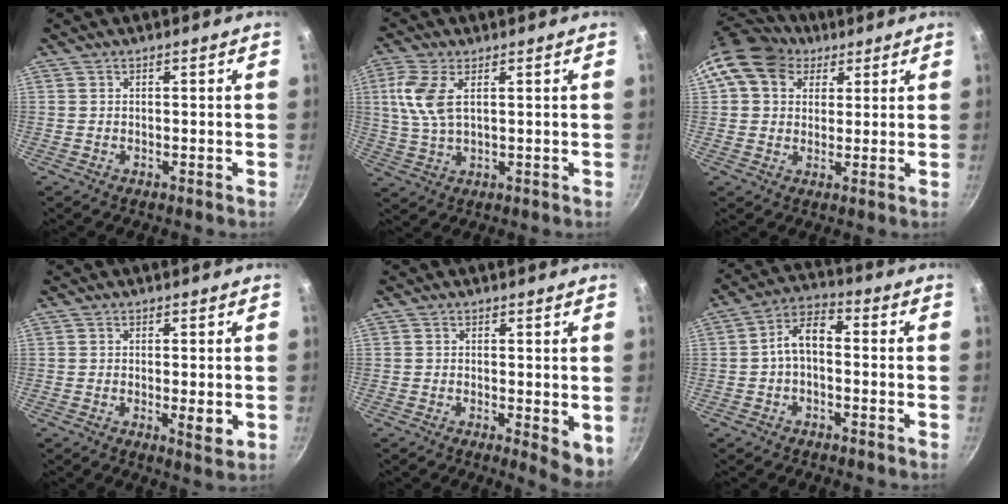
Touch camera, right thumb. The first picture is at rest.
{"total": 7.9, "force": [2.2, 3.8, 6.6], "torque": [-0.144, 0.005, 0.044]}
{"total": 12.3, "force": [5.7, 9.4, 5.6], "torque": [-0.080, 0.009, 0.088]}
{"total": 3.4, "force": [-0.5, 1.0, 3.2], "torque": [-0.052, -0.011, -0.007]}
{"total": 5.0, "force": [-0.4, 2.1, 4.5], "torque": [-0.049, -0.007, -0.004]}
{"total": 6.6, "force": [-0.9, 3.9, 5.3], "torque": [-0.084, 0.037, -0.026]}